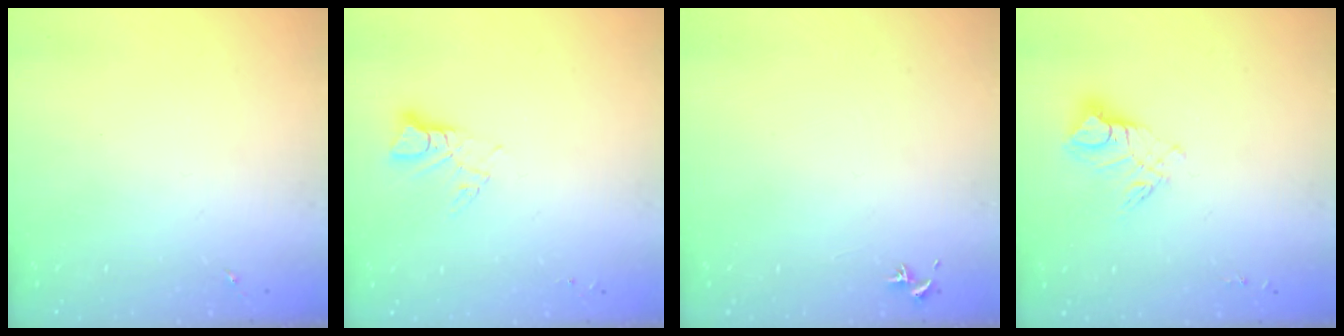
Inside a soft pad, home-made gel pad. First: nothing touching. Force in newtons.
{"total": 3.8, "press": 3.8, "slide": 0.2}
{"total": 0.8, "press": 0.7, "slide": 0.3}
{"total": 9.7, "press": 9.6, "slide": 0.8}